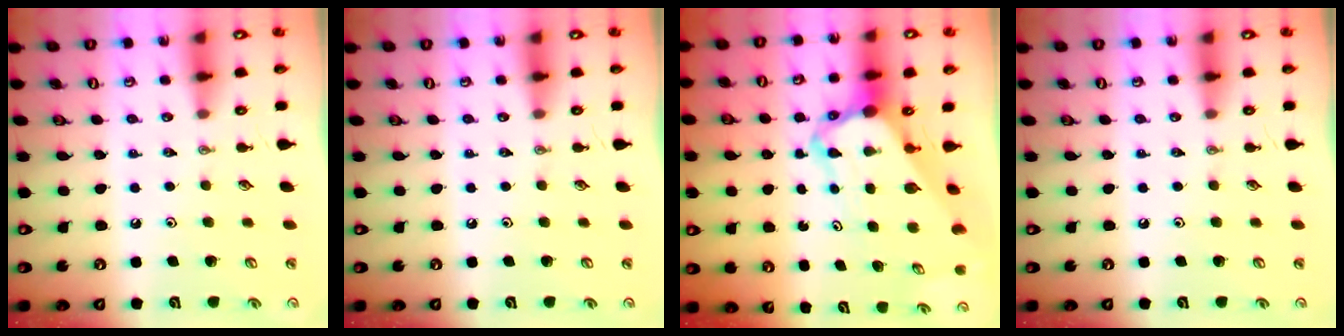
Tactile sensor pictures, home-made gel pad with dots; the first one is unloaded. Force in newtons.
{"total": 0.0}
{"total": 8.2, "press": 8.1, "slide": 0.7}
{"total": 0.0}